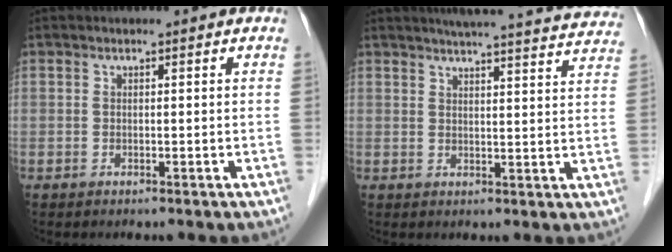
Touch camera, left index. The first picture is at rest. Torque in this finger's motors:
{"motor_torque": [0.46, -0.87, -0.02, -0.01]}